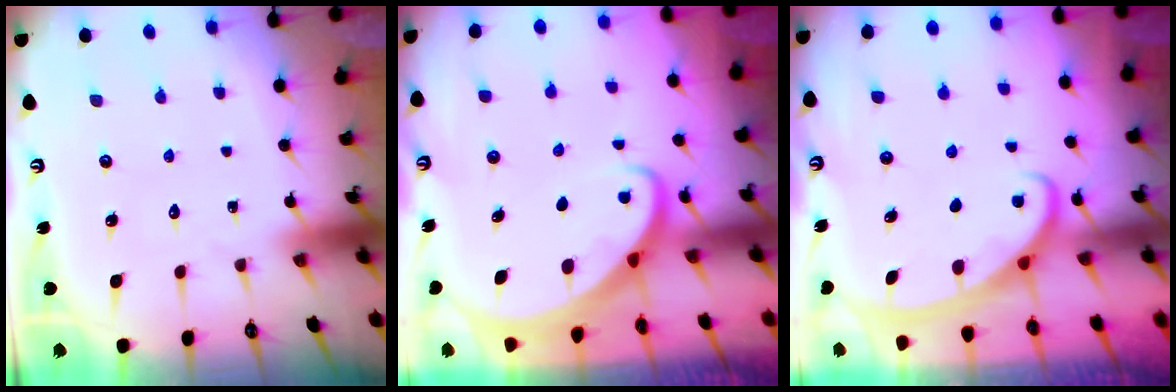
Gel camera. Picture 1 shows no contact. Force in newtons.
{"total": 2.5, "press": 2.5, "slide": 0.3}
{"total": 2.8, "press": 2.8, "slide": 0.4}